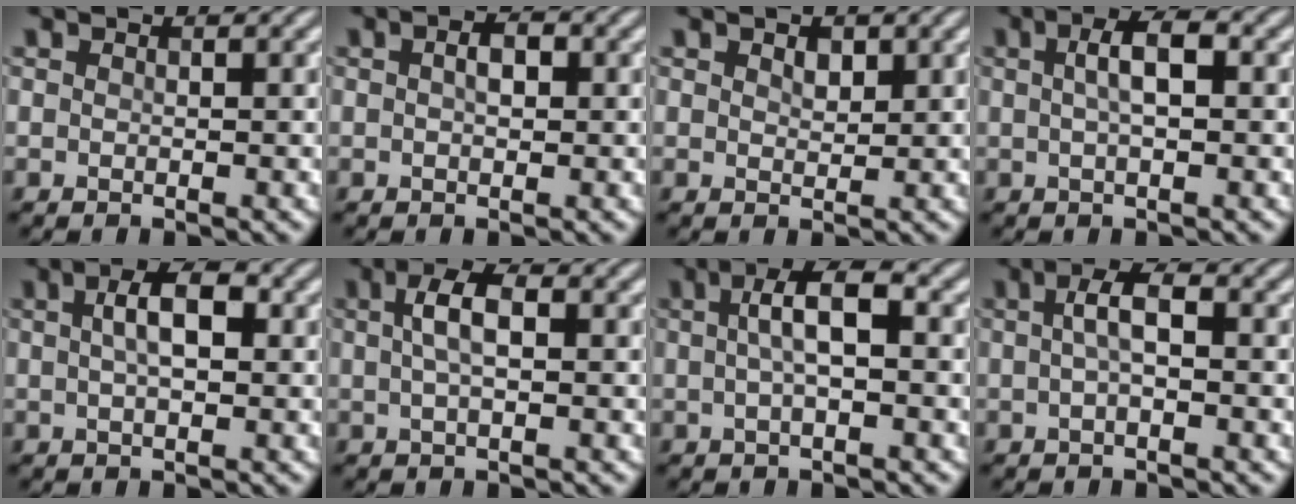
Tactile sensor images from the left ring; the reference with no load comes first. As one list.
[{"total": 1.9, "force": [0.3, 1.1, 1.6], "torque": [-0.026, 0.003, 0.002]}, {"total": 1.3, "force": [0.7, 0.8, 0.8], "torque": [-0.012, -0.001, 0.014]}, {"total": 3.1, "force": [0.5, 1.0, 2.9], "torque": [-0.054, 0.007, 0.006]}, {"total": 3.8, "force": [0.8, 1.6, 3.4], "torque": [-0.060, 0.009, 0.010]}, {"total": 3.2, "force": [0.6, 1.3, 2.8], "torque": [-0.057, 0.007, 0.007]}, {"total": 4.0, "force": [0.4, 1.2, 3.8], "torque": [-0.069, 0.010, 0.004]}, {"total": 2.7, "force": [0.1, 0.9, 2.6], "torque": [-0.052, 0.006, 0.000]}]